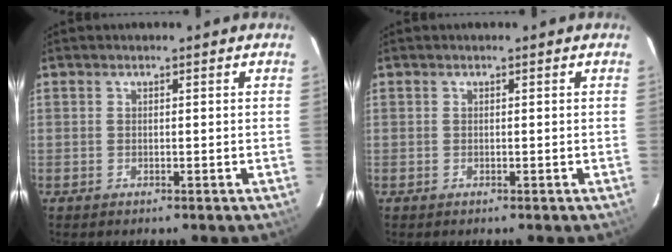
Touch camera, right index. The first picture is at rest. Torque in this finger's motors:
{"motor_torque": [0.01, 0.00, 0.01, 0.00]}